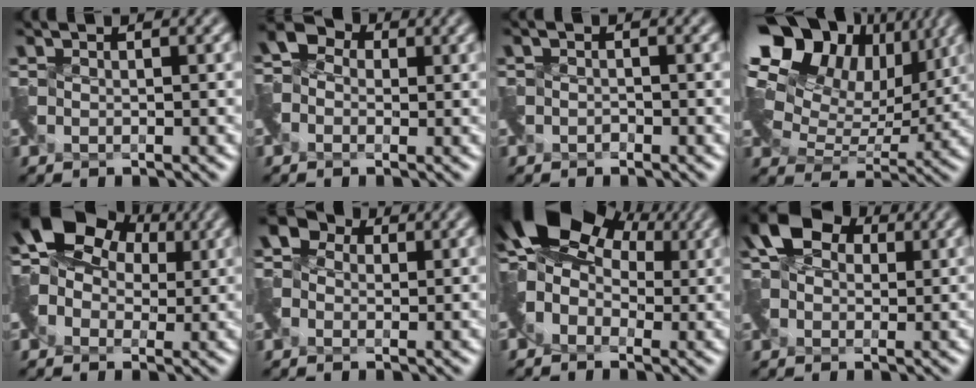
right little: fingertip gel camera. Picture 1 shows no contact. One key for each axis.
{"total": 2.7, "fx": -0.6, "fy": 2.4, "fz": 1.1, "tx": -0.028, "ty": 0.001, "tz": -0.015}
{"total": 0.8, "fx": -0.6, "fy": 0.3, "fz": -0.3, "tx": 0.007, "ty": -0.006, "tz": -0.012}
{"total": 14.1, "fx": 7.6, "fy": 8.6, "fz": 8.2, "tx": -0.179, "ty": 0.044, "tz": 0.122}
{"total": 8.3, "fx": 2.7, "fy": 5.9, "fz": 5.3, "tx": -0.101, "ty": 0.014, "tz": 0.038}
{"total": 3.1, "fx": -0.1, "fy": 2.8, "fz": 1.3, "tx": -0.035, "ty": 0.005, "tz": -0.003}
{"total": 9.4, "fx": 3.3, "fy": 6.1, "fz": 6.3, "tx": -0.112, "ty": 0.016, "tz": 0.045}
{"total": 5.7, "fx": 0.9, "fy": 4.5, "fz": 3.4, "tx": -0.063, "ty": 0.015, "tz": 0.009}